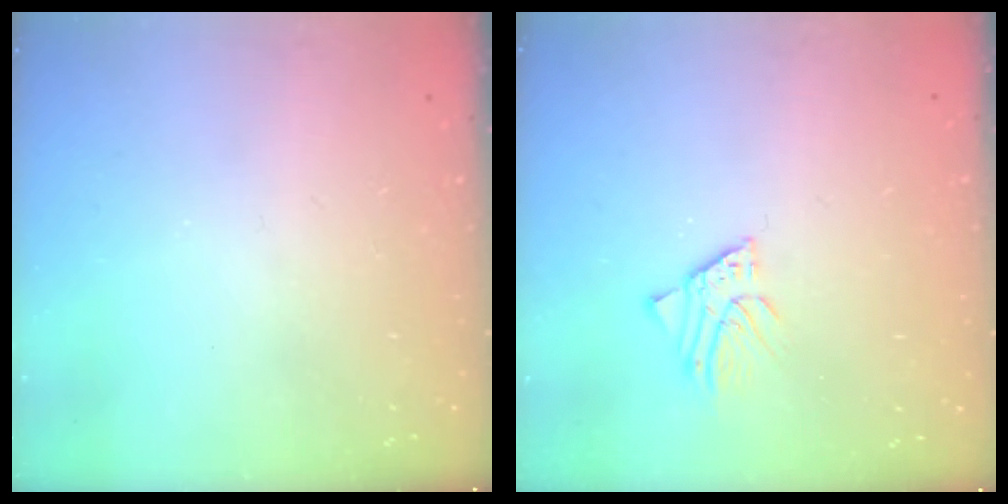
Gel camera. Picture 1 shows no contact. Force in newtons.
{"total": 1.4, "press": 1.4, "slide": 0.1}